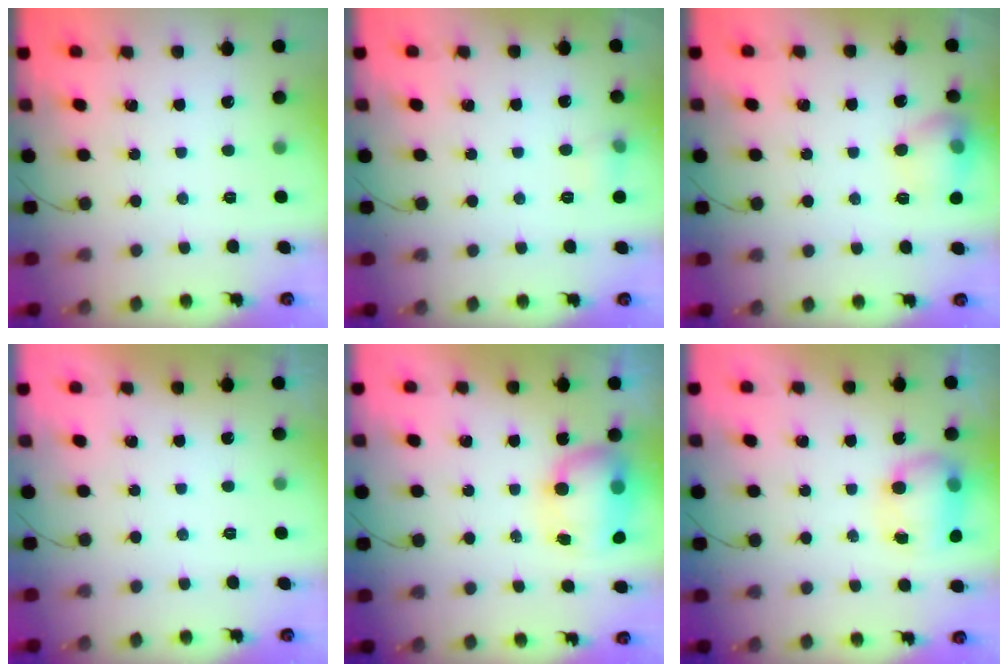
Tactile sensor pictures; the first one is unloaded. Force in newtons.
{"total": 5.6, "press": 5.3, "slide": 1.8}
{"total": 11.2, "press": 11.2, "slide": 0.8}
{"total": 0.0}
{"total": 8.3, "press": 8.2, "slide": 1.7}
{"total": 11.9, "press": 9.6, "slide": 7.0}